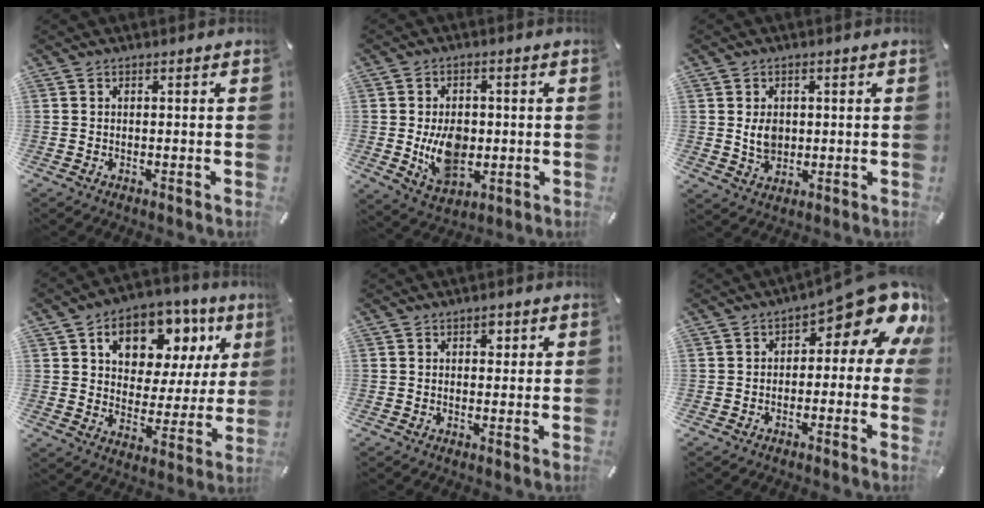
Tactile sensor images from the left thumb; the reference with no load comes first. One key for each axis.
{"total": 10.6, "fx": -0.6, "fy": 7.8, "fz": 7.2, "tx": -0.126, "ty": -0.003, "tz": -0.010}
{"total": 5.2, "fx": 0.7, "fy": 4.3, "fz": 2.7, "tx": -0.049, "ty": -0.002, "tz": 0.010}
{"total": 13.9, "fx": 7.1, "fy": 9.5, "fz": 7.2, "tx": -0.111, "ty": -0.036, "tz": 0.124}
{"total": 2.0, "fx": 0.8, "fy": 1.4, "fz": 1.2, "tx": -0.010, "ty": -0.002, "tz": 0.010}
{"total": 12.4, "fx": 5.7, "fy": 4.9, "fz": 9.8, "tx": -0.128, "ty": -0.050, "tz": 0.093}